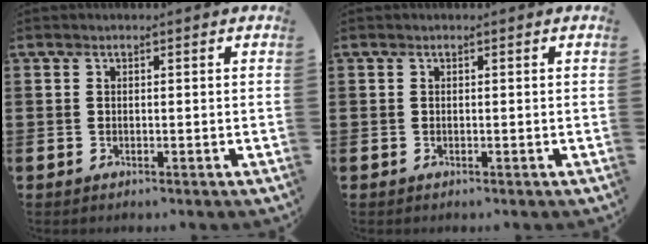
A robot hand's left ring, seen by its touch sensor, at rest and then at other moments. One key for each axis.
{"total": 0.0}